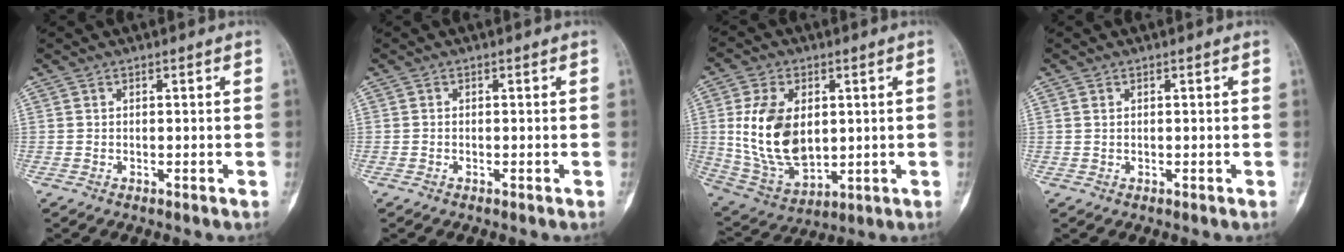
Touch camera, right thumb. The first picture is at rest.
{"total": 0.0}
{"total": 16.2, "force": [1.7, 10.3, 12.4], "torque": [-0.213, -0.013, 0.049]}
{"total": 0.8, "force": [0.3, 0.5, 0.5], "torque": [-0.010, 0.002, 0.006]}